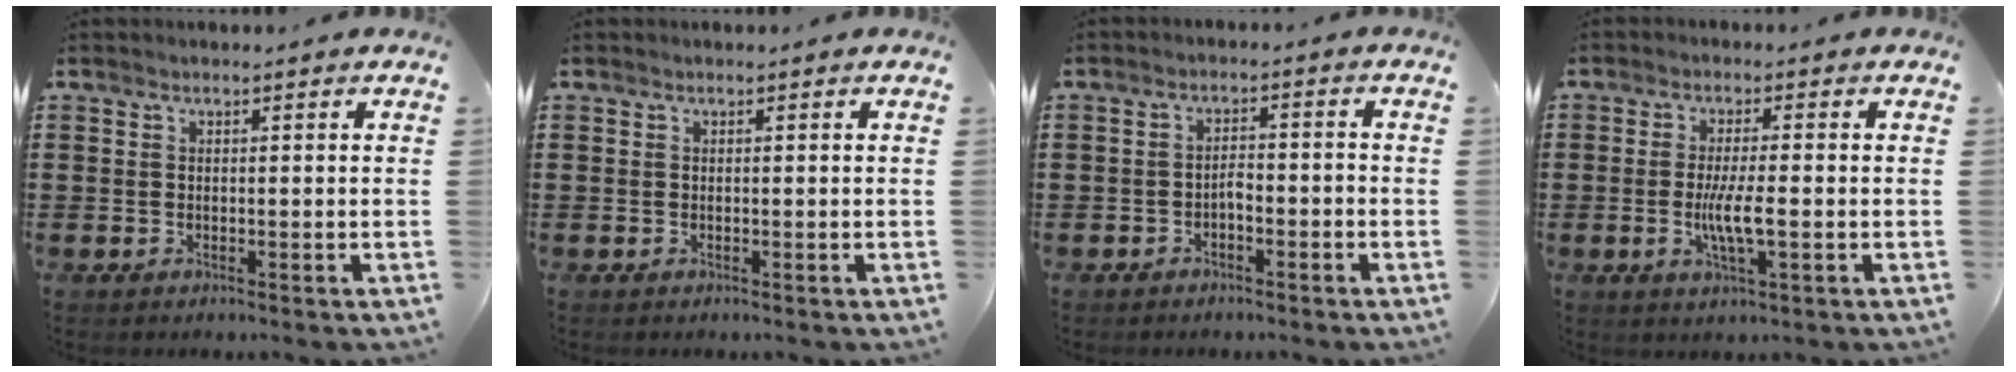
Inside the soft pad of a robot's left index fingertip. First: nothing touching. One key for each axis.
{"total": 0.0}
{"total": 2.2, "fx": -1.5, "fy": 0.5, "fz": 1.4, "tx": -0.031, "ty": 0.006, "tz": -0.033}
{"total": 5.3, "fx": -0.8, "fy": 0.8, "fz": 5.2, "tx": -0.103, "ty": -0.007, "tz": -0.018}